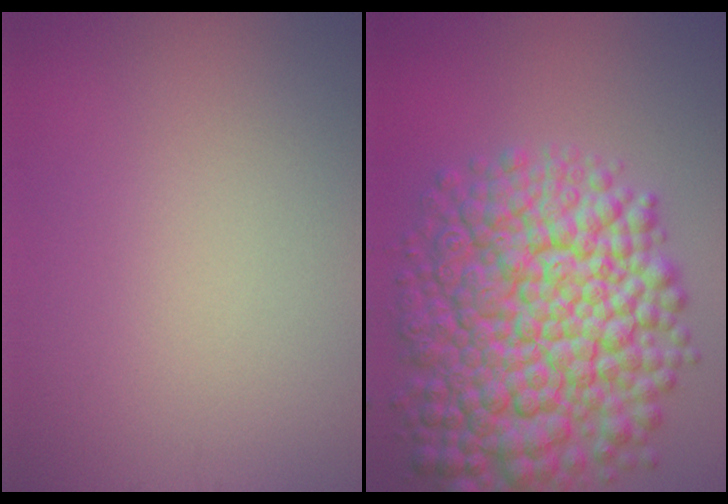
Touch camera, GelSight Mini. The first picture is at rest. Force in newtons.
{"total": 13.3, "press": 13.3, "slide": 0.3}